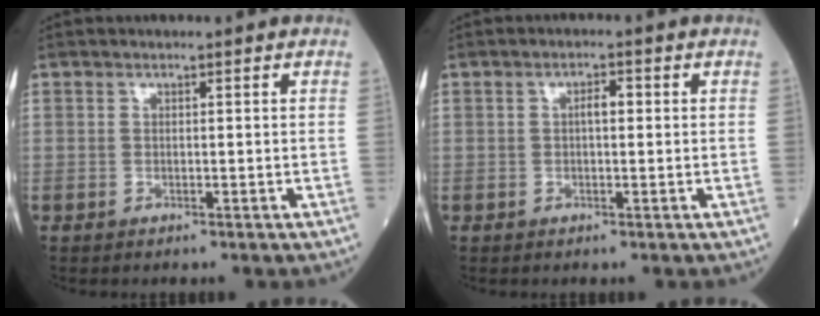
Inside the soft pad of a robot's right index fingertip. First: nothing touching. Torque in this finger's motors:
{"motor_torque": [0.43, 0.02, 0.17, 0.05]}